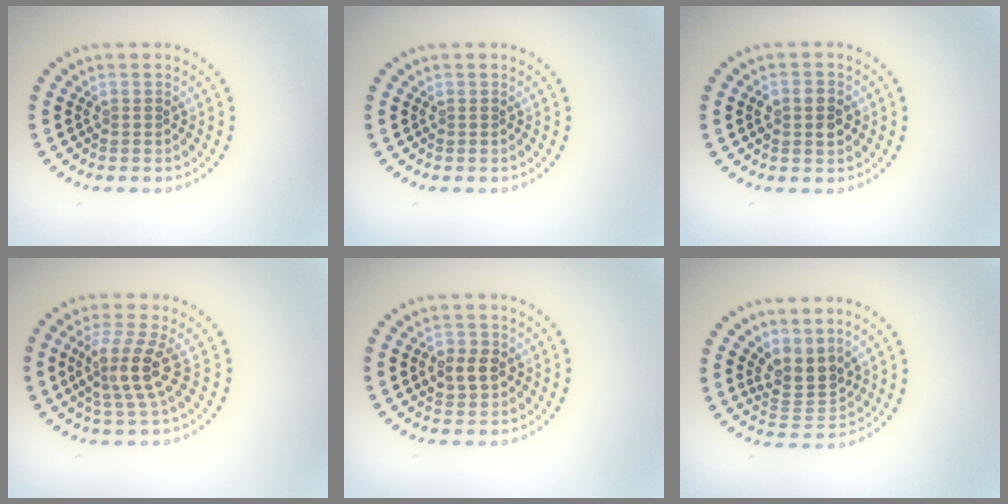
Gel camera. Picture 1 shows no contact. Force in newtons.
{"total": 0.0}
{"total": 3.0, "press": 3.0, "slide": 0.1}
{"total": 3.9, "press": 3.3, "slide": 2.1}
{"total": 2.6, "press": 2.5, "slide": 0.4}
{"total": 3.3, "press": 2.8, "slide": 1.8}